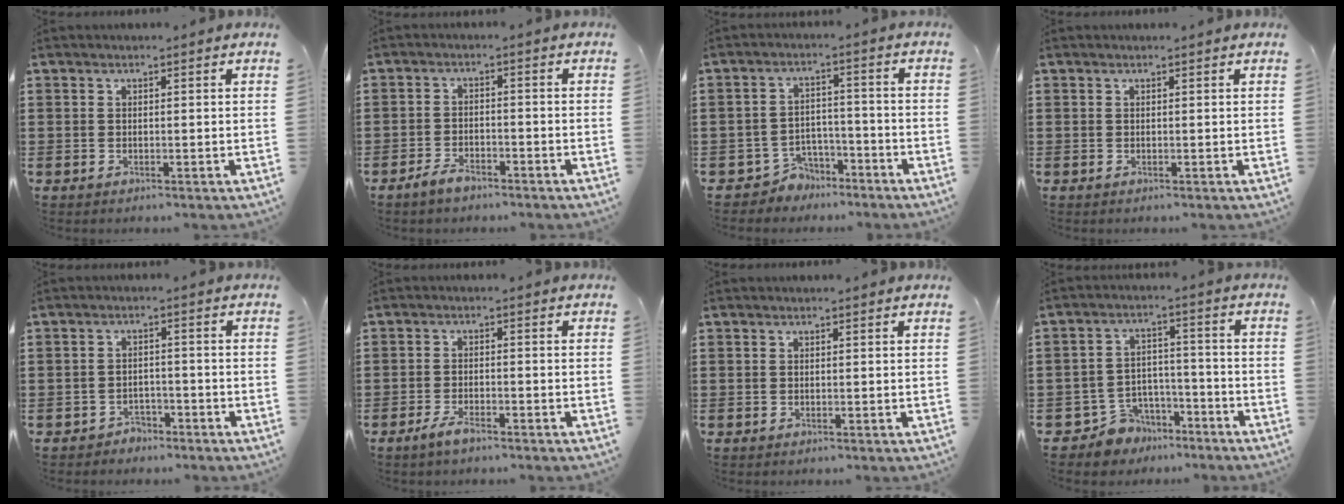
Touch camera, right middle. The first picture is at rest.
{"total": 2.9, "force": [-2.4, 1.1, 1.2], "torque": [-0.029, 0.004, -0.050]}
{"total": 4.3, "force": [-3.9, 1.8, 0.1], "torque": [-0.019, 0.006, -0.084]}
{"total": 0.0}
{"total": 2.3, "force": [-2.1, 0.9, -0.1], "torque": [-0.007, 0.002, -0.048]}
{"total": 2.9, "force": [-2.0, 0.9, 1.8], "torque": [-0.045, -0.002, -0.042]}
{"total": 0.0}
{"total": 6.5, "force": [-5.6, 3.3, 0.7], "torque": [-0.037, 0.012, -0.112]}